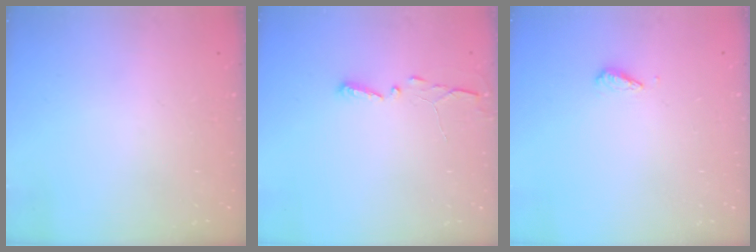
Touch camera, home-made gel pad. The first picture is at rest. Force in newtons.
{"total": 2.9, "press": 2.9, "slide": 0.4}
{"total": 3.6, "press": 3.6, "slide": 0.5}